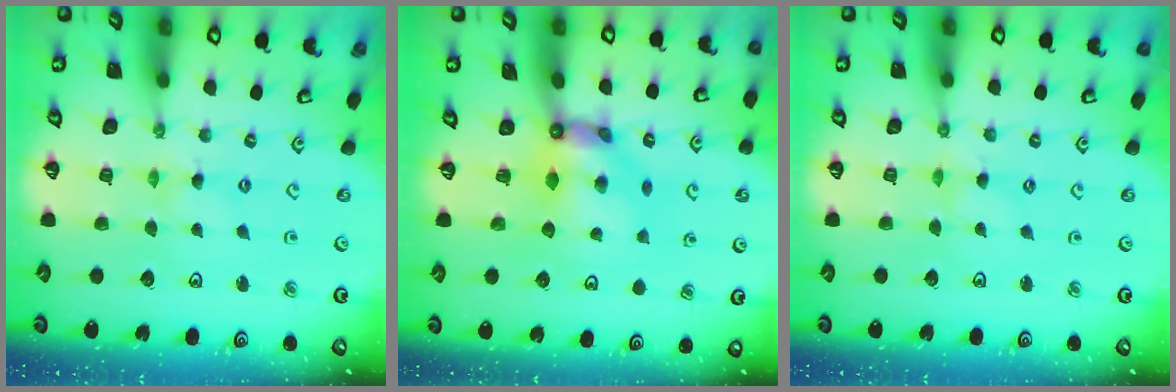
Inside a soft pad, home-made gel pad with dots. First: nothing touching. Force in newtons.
{"total": 8.8, "press": 8.8, "slide": 0.6}
{"total": 0.0}